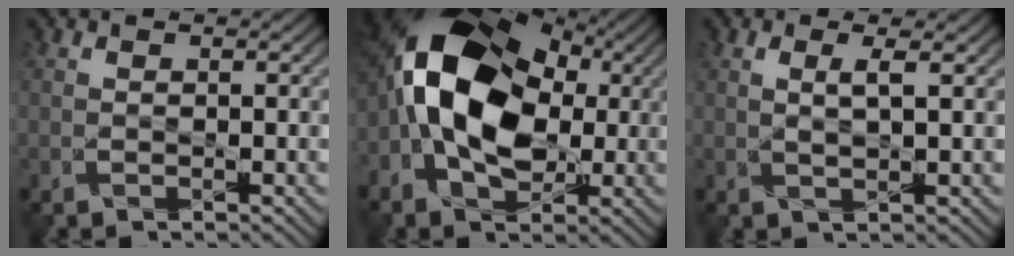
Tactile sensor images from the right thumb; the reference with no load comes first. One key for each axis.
{"total": 15.9, "fx": 0.1, "fy": 10.4, "fz": 12.0, "tx": -0.223, "ty": 0.019, "tz": -0.015}
{"total": 1.9, "fx": 0.8, "fy": -0.1, "fz": 1.7, "tx": -0.040, "ty": 0.000, "tz": 0.018}